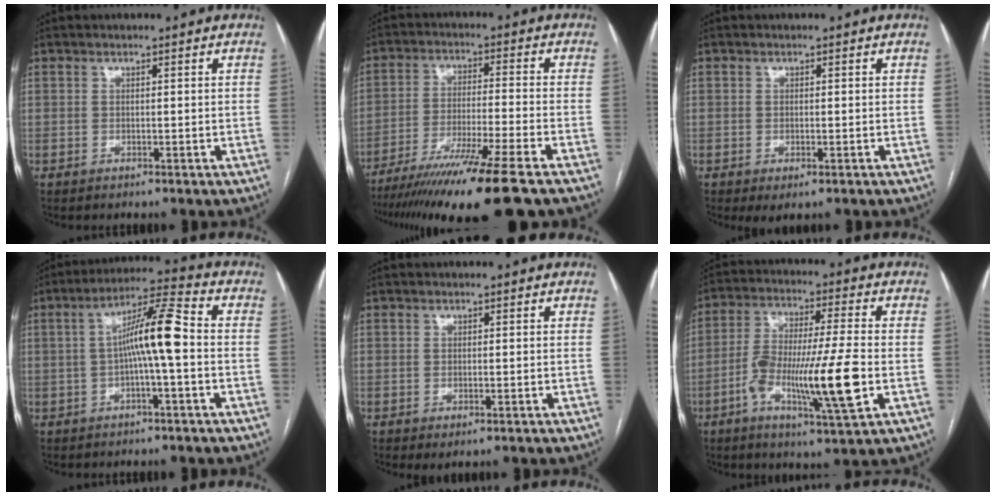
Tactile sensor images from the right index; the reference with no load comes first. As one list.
[{"total": 17.7, "force": [-13.6, -1.2, 11.2], "torque": [-0.176, -0.048, -0.223]}, {"total": 2.2, "force": [-1.0, 0.8, 1.8], "torque": [-0.027, -0.004, -0.008]}, {"total": 9.2, "force": [-0.6, 0.4, 9.2], "torque": [-0.161, 0.025, -0.015]}, {"total": 1.6, "force": [-0.7, 0.6, 1.3], "torque": [-0.020, -0.003, -0.005]}, {"total": 14.6, "force": [-4.1, 1.0, 14.0], "torque": [-0.265, -0.005, -0.072]}]